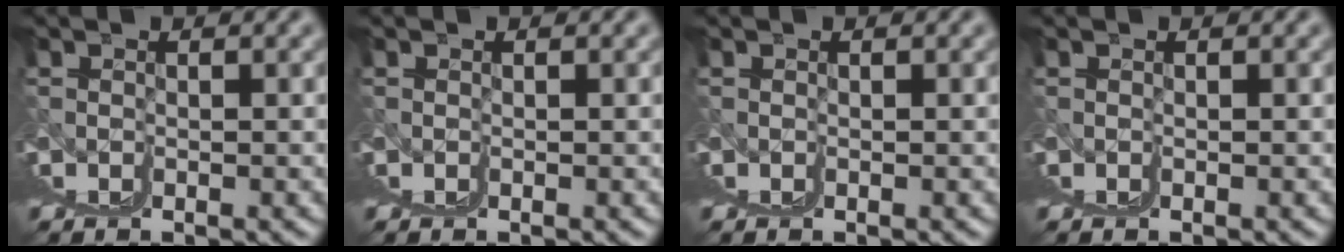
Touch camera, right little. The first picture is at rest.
{"total": 0.0}
{"total": 0.0}
{"total": 0.0}